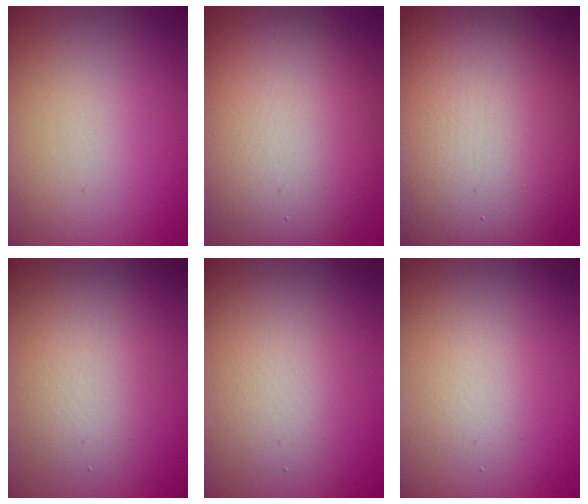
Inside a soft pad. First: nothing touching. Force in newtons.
{"total": 13.4, "press": 13.4, "slide": 1.2}
{"total": 19.6, "press": 19.5, "slide": 1.3}
{"total": 2.8, "press": 2.8, "slide": 0.2}
{"total": 2.3, "press": 2.3, "slide": 0.1}
{"total": 1.7, "press": 1.7, "slide": 0.2}